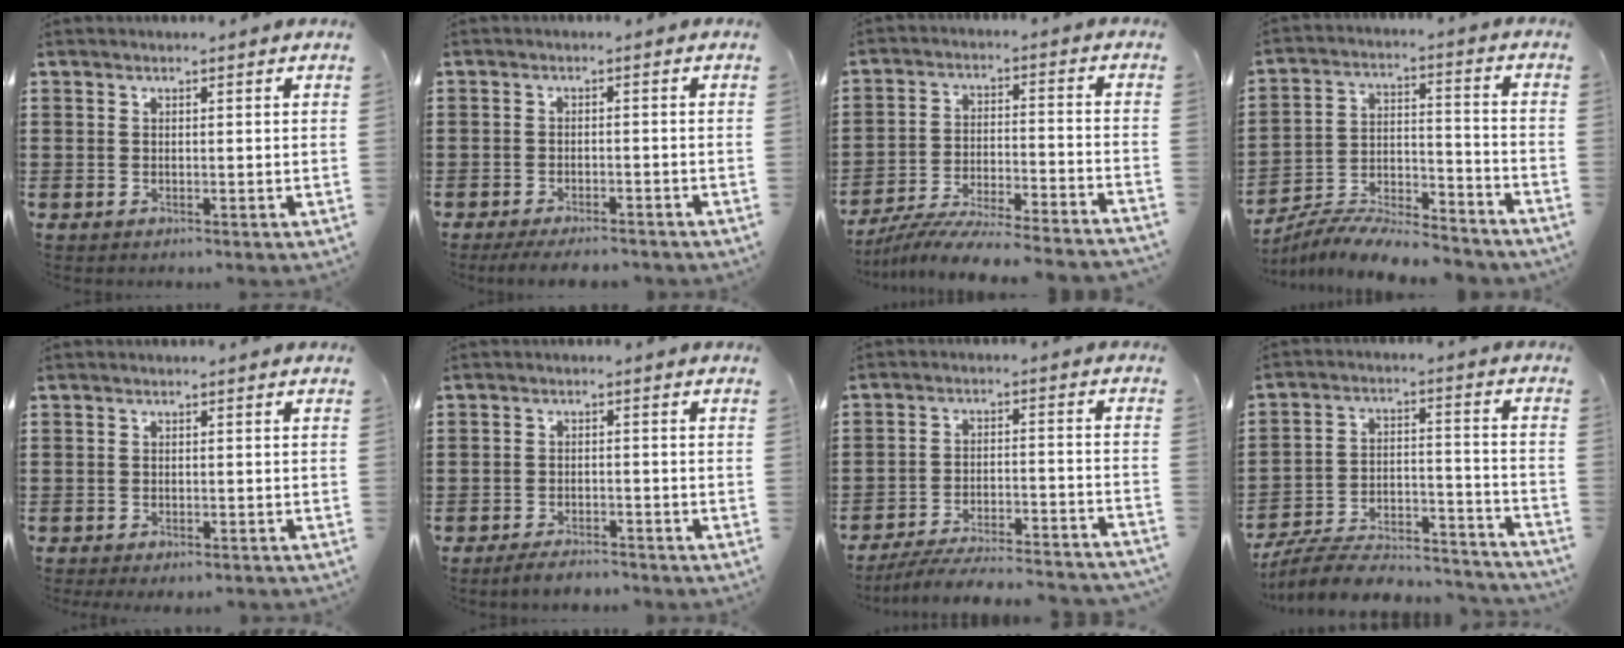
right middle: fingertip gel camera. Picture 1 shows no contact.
{"total": 2.7, "force": [-2.6, 0.3, 0.7], "torque": [-0.013, 0.000, -0.053]}
{"total": 7.6, "force": [-7.4, -0.3, 1.9], "torque": [-0.031, 0.000, -0.144]}
{"total": 8.4, "force": [-8.0, 0.9, 2.2], "torque": [-0.031, 0.013, -0.156]}
{"total": 0.8, "force": [-0.7, 0.3, 0.2], "torque": [-0.004, -0.001, -0.015]}
{"total": 2.8, "force": [-2.7, 0.6, 0.5], "torque": [-0.011, 0.002, -0.055]}
{"total": 6.3, "force": [-6.0, 0.1, 2.0], "torque": [-0.042, -0.005, -0.118]}
{"total": 7.2, "force": [-6.6, 1.2, 2.7], "torque": [-0.051, 0.003, -0.133]}